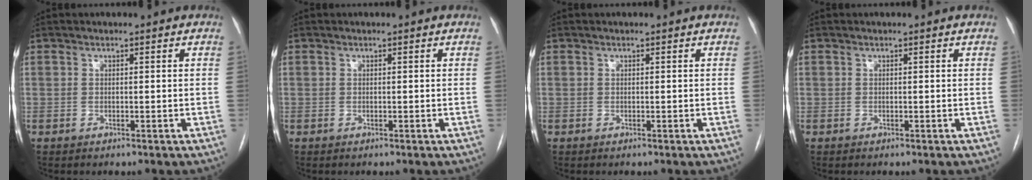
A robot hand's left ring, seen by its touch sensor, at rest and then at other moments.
{"total": 0.0}
{"total": 0.0}
{"total": 0.0}